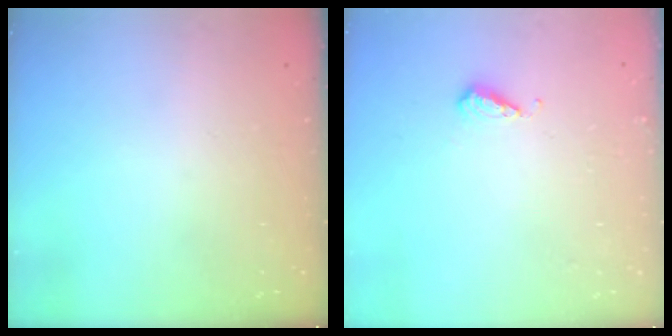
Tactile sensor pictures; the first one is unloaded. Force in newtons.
{"total": 5.0, "press": 4.8, "slide": 1.3}